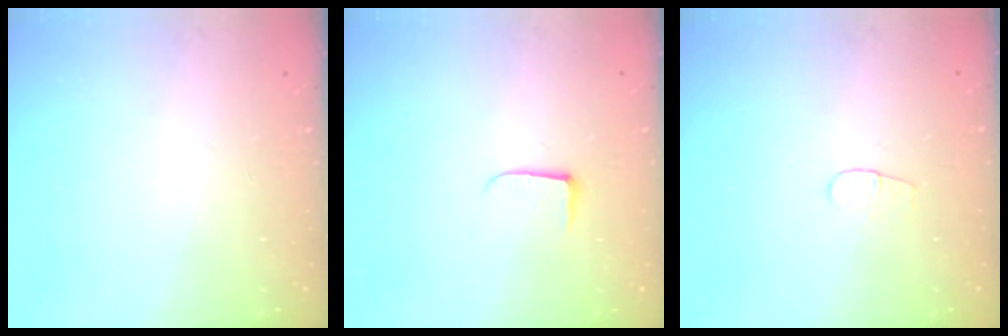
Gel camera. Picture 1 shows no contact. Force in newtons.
{"total": 5.0, "press": 5.0, "slide": 0.5}
{"total": 3.6, "press": 3.6, "slide": 0.4}